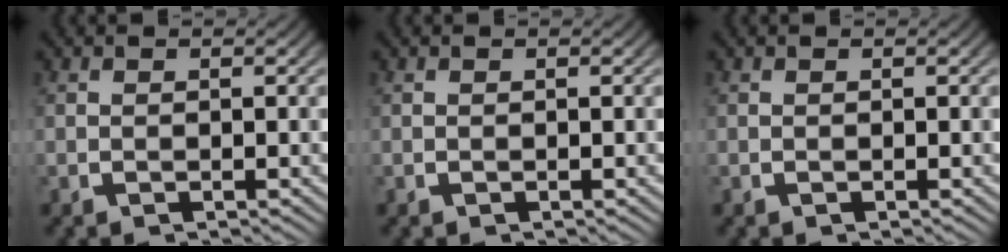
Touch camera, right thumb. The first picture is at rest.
{"total": 0.0}
{"total": 0.0}